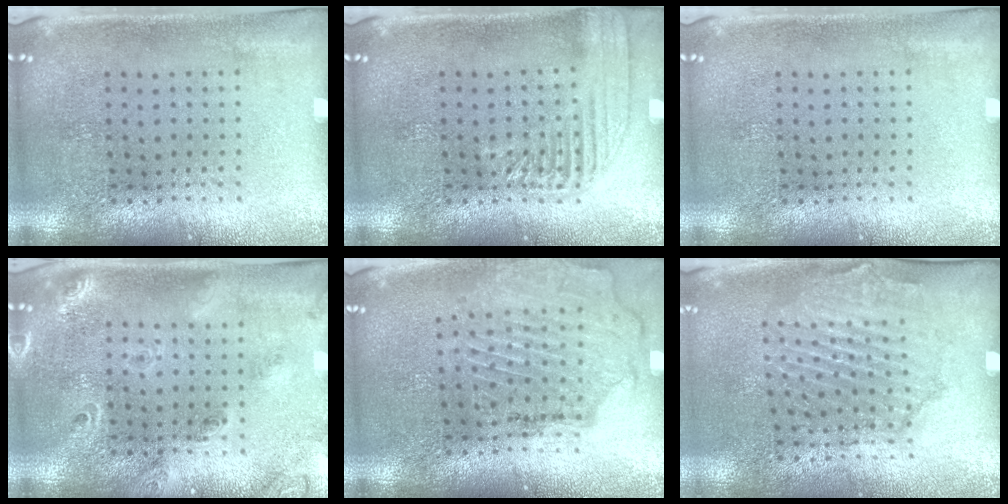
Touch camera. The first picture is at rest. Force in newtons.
{"total": 2.1, "press": 2.1, "slide": 0.3}
{"total": 0.0}
{"total": 1.8, "press": 1.5, "slide": 1.0}
{"total": 1.6, "press": 1.5, "slide": 0.3}
{"total": 1.6, "press": 1.6, "slide": 0.4}